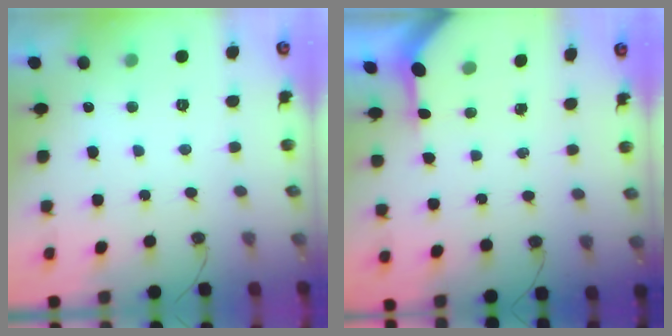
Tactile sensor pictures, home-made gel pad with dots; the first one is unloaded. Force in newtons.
{"total": 3.2, "press": 3.2, "slide": 0.2}